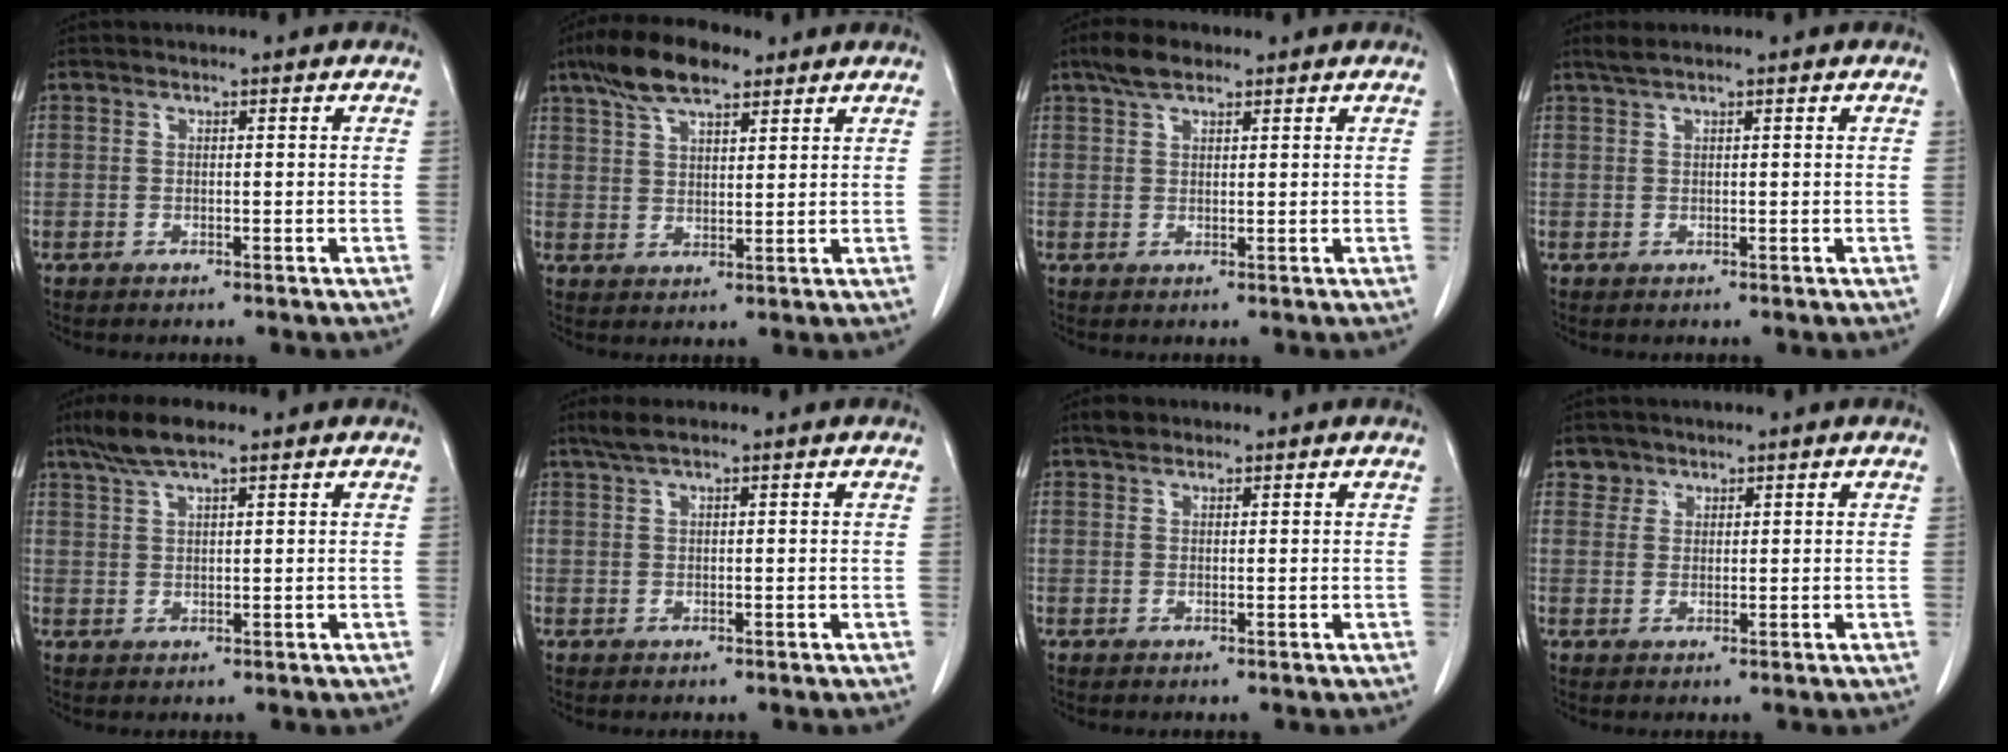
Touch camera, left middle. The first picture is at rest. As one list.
[{"total": 9.1, "force": [6.4, 3.0, 5.8], "torque": [-0.113, 0.019, 0.115]}, {"total": 3.7, "force": [2.7, 1.4, 2.1], "torque": [-0.049, 0.011, 0.052]}, {"total": 1.6, "force": [1.2, 0.0, 0.9], "torque": [-0.024, 0.011, 0.028]}, {"total": 5.6, "force": [4.1, 0.9, 3.7], "torque": [-0.081, 0.013, 0.078]}, {"total": 2.6, "force": [1.9, 0.2, 1.7], "torque": [-0.042, 0.011, 0.039]}, {"total": 1.6, "force": [1.3, 0.8, 0.5], "torque": [-0.014, 0.009, 0.022]}, {"total": 1.9, "force": [1.4, 1.3, -0.3], "torque": [0.016, 0.004, 0.019]}]